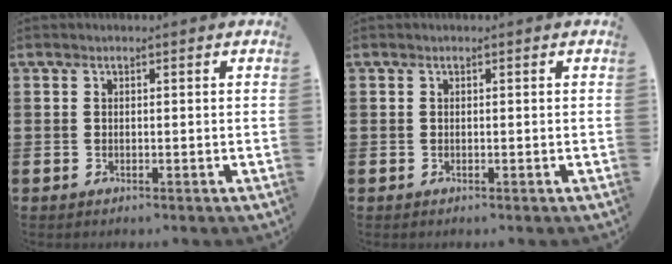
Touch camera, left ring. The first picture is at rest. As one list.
[{"total": 0.0}]